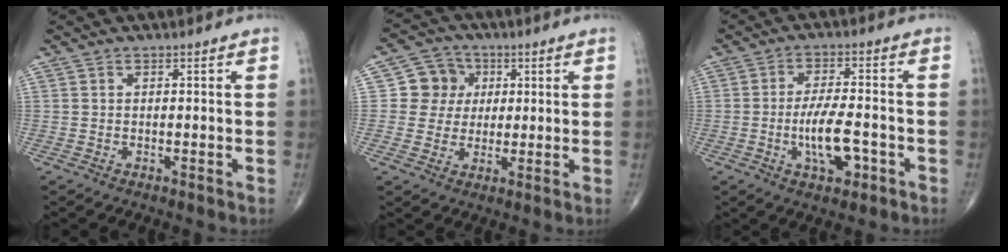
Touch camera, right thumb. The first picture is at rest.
{"total": 7.5, "force": [1.4, 7.2, 1.8], "torque": [0.013, 0.007, 0.016]}
{"total": 8.5, "force": [-2.6, 3.3, 7.4], "torque": [-0.129, 0.011, -0.043]}